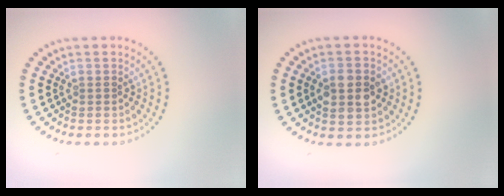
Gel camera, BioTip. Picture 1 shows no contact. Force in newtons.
{"total": 3.9, "press": 3.9, "slide": 0.0}